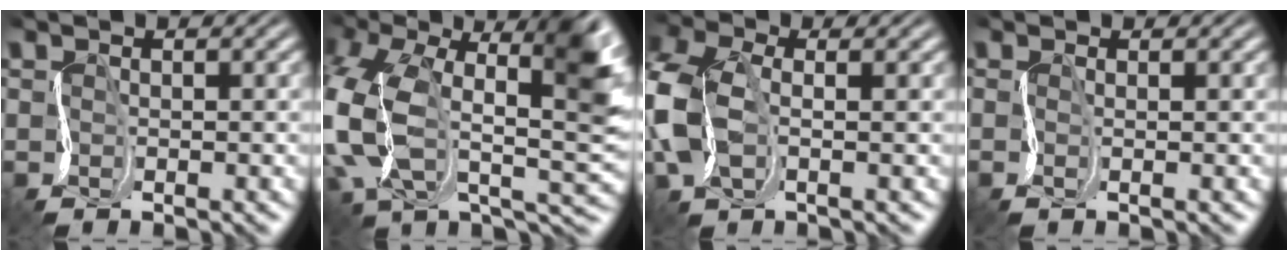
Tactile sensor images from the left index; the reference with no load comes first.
{"total": 14.1, "force": [2.8, 8.4, 10.9], "torque": [-0.281, -0.001, 0.058]}
{"total": 6.3, "force": [0.6, 3.8, 5.1], "torque": [-0.155, 0.006, 0.001]}
{"total": 1.0, "force": [0.3, 0.4, 0.8], "torque": [-0.010, -0.002, 0.003]}